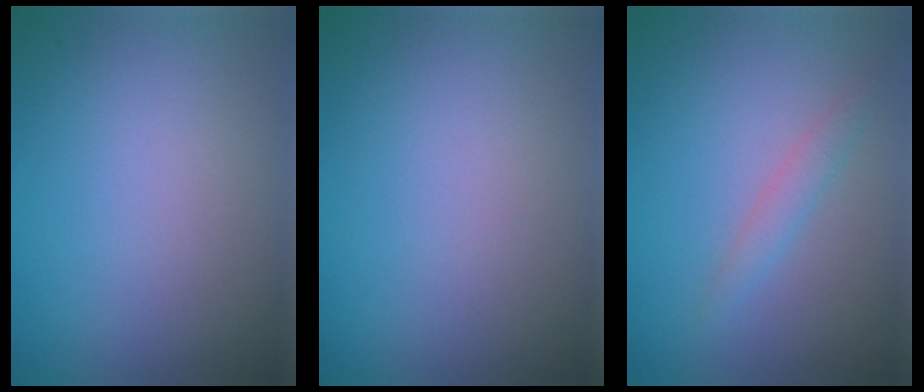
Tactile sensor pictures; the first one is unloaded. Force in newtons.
{"total": 0.0}
{"total": 1.4, "press": 1.4, "slide": 0.1}